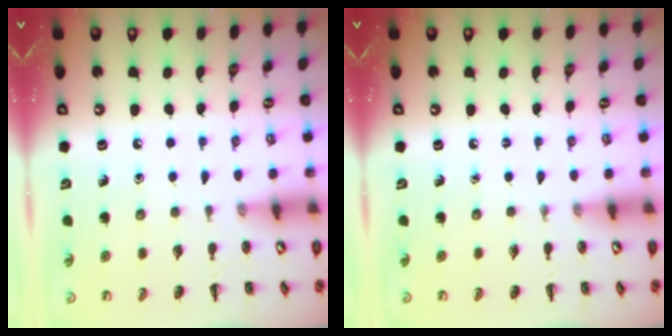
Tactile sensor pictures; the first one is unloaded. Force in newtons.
{"total": 0.0}